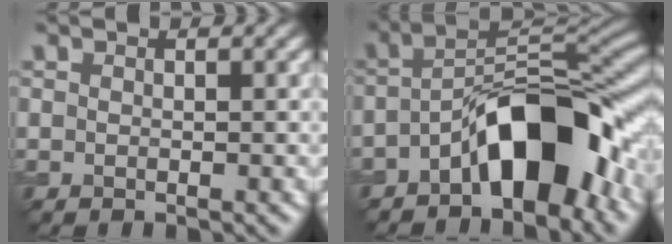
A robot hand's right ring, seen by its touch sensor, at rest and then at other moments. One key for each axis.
{"total": 9.2, "fx": -4.2, "fy": 3.4, "fz": 7.4, "tx": -0.109, "ty": 0.025, "tz": -0.072}